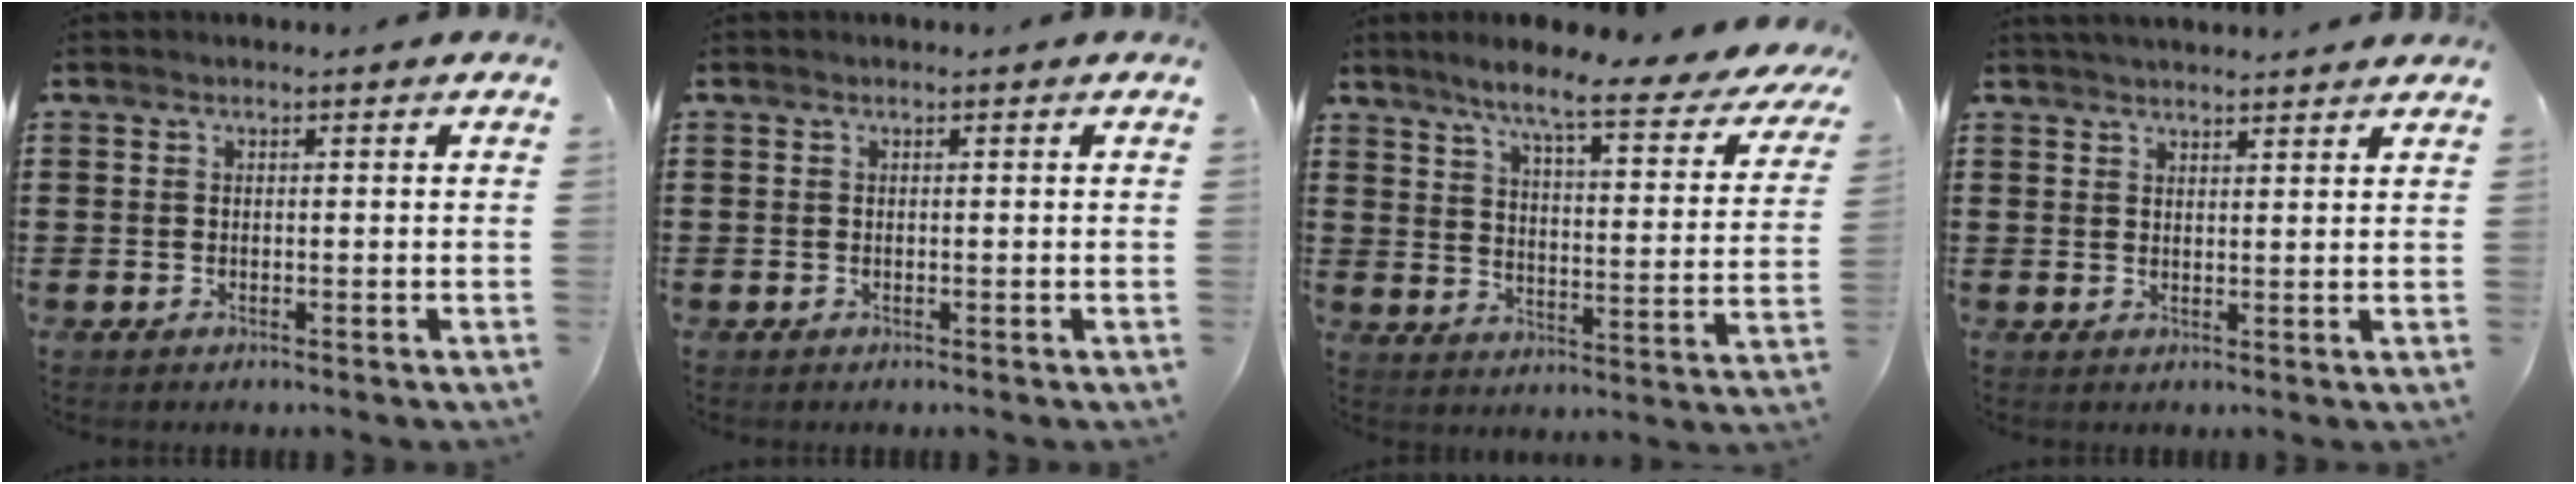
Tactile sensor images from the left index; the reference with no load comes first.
{"total": 0.0}
{"total": 8.9, "force": [7.1, 0.1, 5.4], "torque": [-0.114, -0.049, 0.109]}
{"total": 2.4, "force": [2.4, 0.0, 0.1], "torque": [-0.008, -0.003, 0.046]}